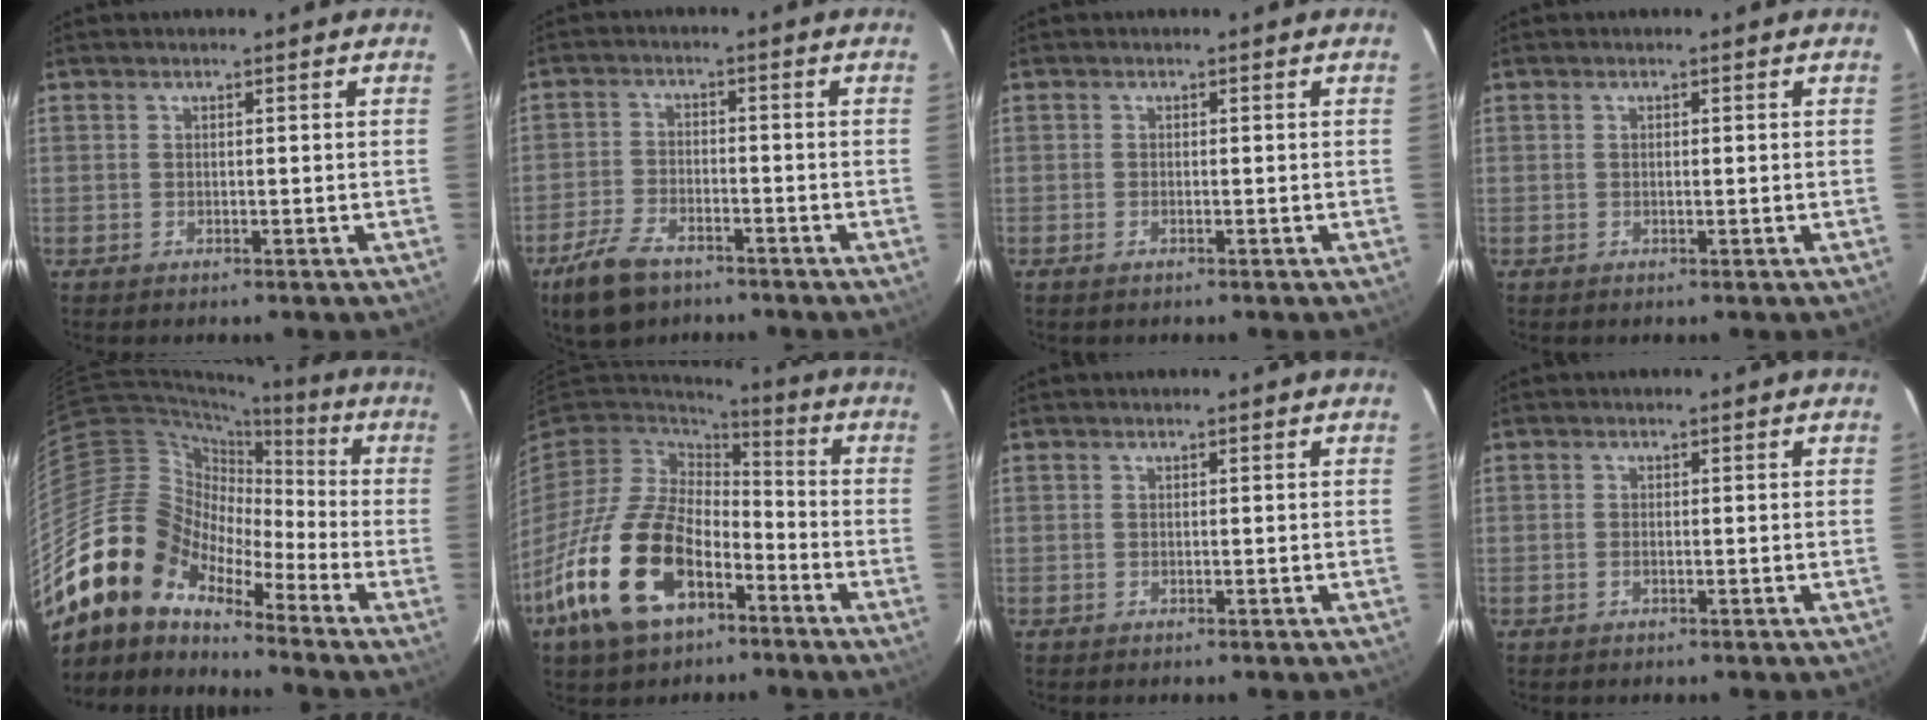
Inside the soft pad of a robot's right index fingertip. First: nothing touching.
{"total": 9.0, "force": [-6.3, 4.5, 4.6], "torque": [-0.125, -0.003, -0.117]}
{"total": 0.9, "force": [-0.6, 0.4, 0.5], "torque": [-0.011, -0.001, -0.013]}
{"total": 0.5, "force": [0.0, 0.2, 0.5], "torque": [-0.009, 0.003, -0.001]}
{"total": 16.7, "force": [-12.8, 8.7, 6.5], "torque": [-0.124, 0.009, -0.252]}
{"total": 20.6, "force": [-9.9, 11.9, 13.6], "torque": [-0.303, -0.013, -0.181]}
{"total": 0.0}
{"total": 0.8, "force": [-0.3, 0.4, 0.6], "torque": [-0.014, 0.000, -0.007]}